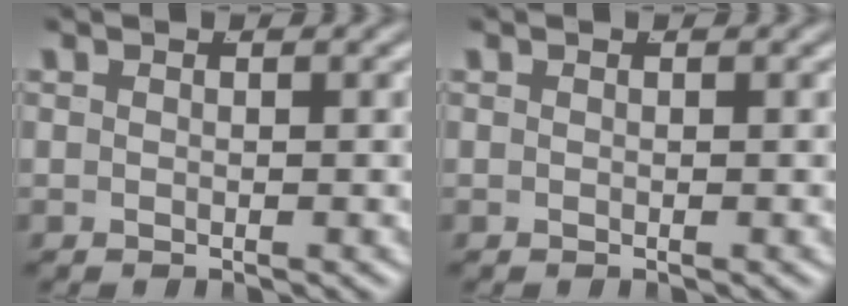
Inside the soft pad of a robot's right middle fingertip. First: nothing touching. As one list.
[{"total": 0.0}]